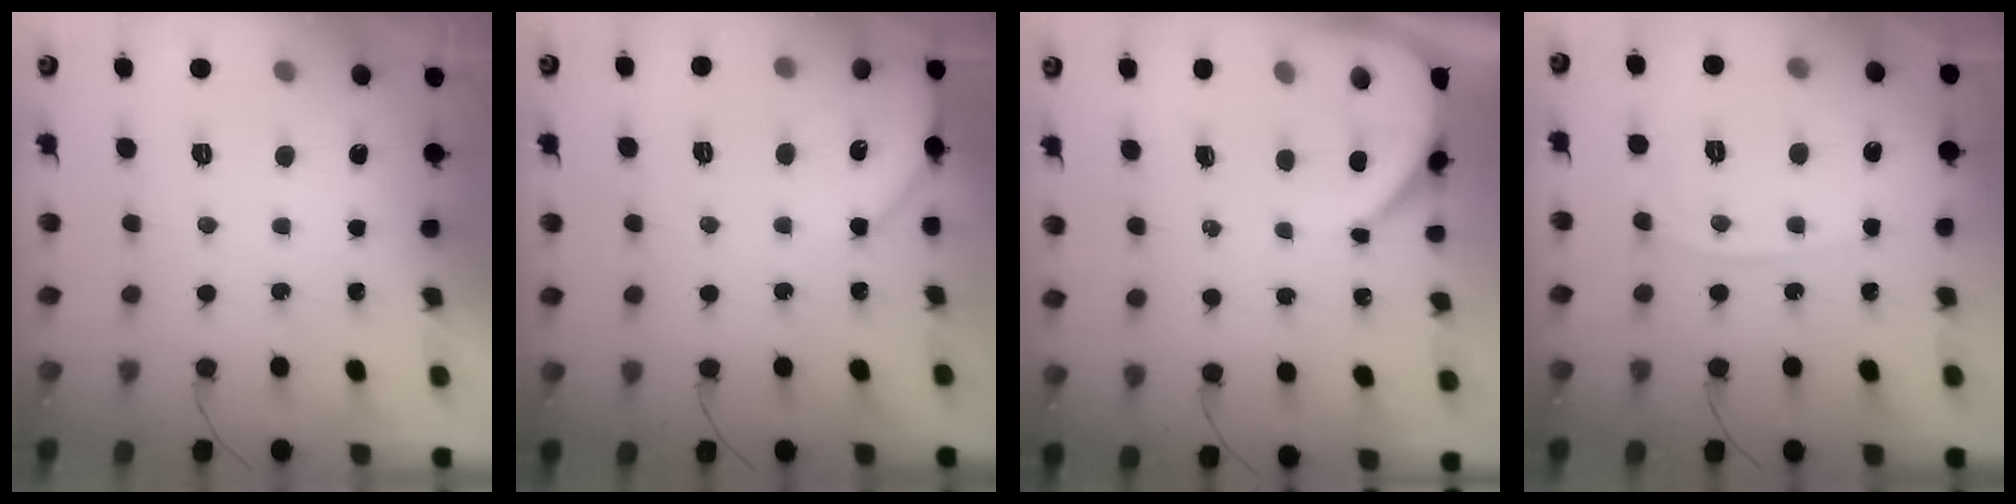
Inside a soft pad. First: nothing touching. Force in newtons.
{"total": 5.4, "press": 5.3, "slide": 0.7}
{"total": 5.6, "press": 5.5, "slide": 0.6}
{"total": 7.1, "press": 7.0, "slide": 0.9}